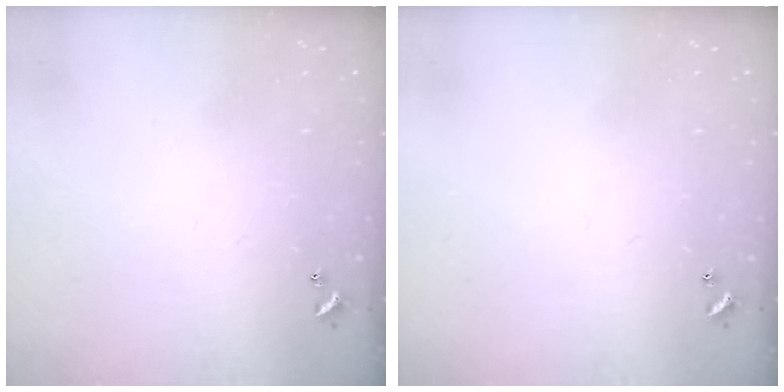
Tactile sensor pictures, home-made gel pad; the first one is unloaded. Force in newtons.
{"total": 0.0}